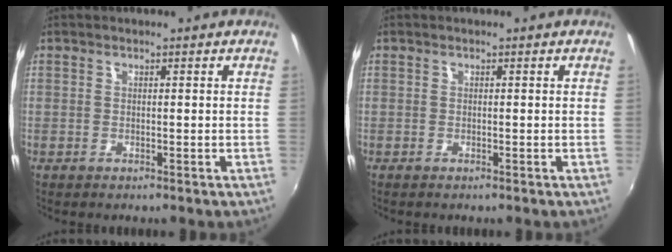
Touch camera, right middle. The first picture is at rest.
{"total": 0.0}